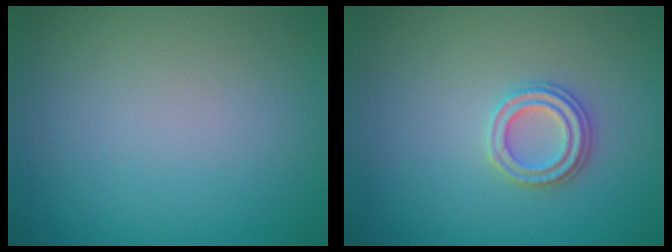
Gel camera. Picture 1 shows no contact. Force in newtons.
{"total": 2.4, "press": 2.3, "slide": 0.6}